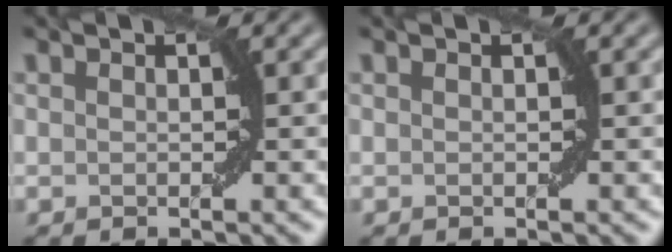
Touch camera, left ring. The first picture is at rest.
{"total": 0.0}